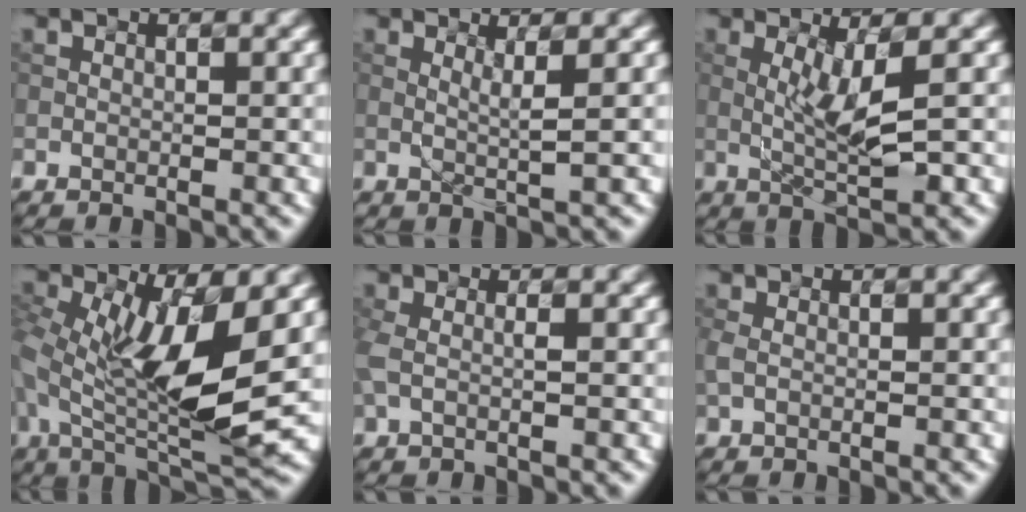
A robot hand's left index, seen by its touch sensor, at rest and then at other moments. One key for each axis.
{"total": 1.9, "fx": 0.6, "fy": 0.3, "fz": 1.8, "tx": -0.031, "ty": -0.001, "tz": 0.006}
{"total": 3.8, "fx": 0.4, "fy": 0.6, "fz": 3.7, "tx": -0.078, "ty": -0.005, "tz": 0.011}
{"total": 9.8, "fx": 0.8, "fy": 3.2, "fz": 9.3, "tx": -0.175, "ty": -0.009, "tz": 0.017}
{"total": 1.8, "fx": 0.1, "fy": 0.5, "fz": 1.7, "tx": -0.043, "ty": 0.002, "tz": -0.003}
{"total": 0.8, "fx": 0.1, "fy": 0.4, "fz": 0.7, "tx": -0.020, "ty": 0.002, "tz": -0.001}